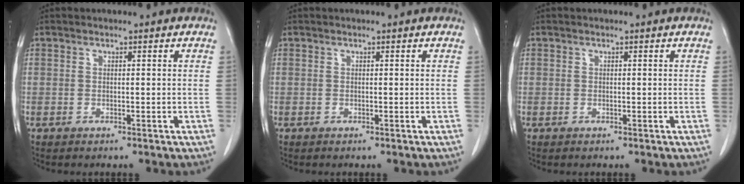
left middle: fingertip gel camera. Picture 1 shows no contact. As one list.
[{"total": 0.0}, {"total": 0.0}]